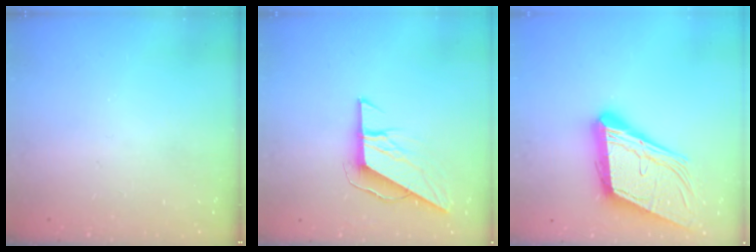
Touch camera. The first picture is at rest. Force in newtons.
{"total": 8.4, "press": 8.4, "slide": 0.4}
{"total": 20.4, "press": 20.0, "slide": 3.9}